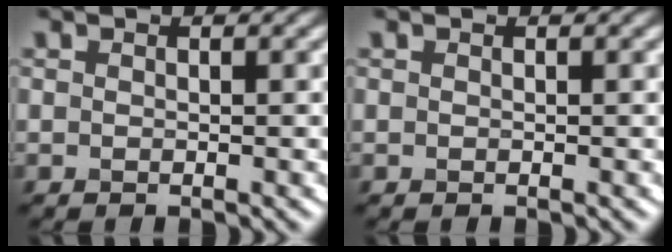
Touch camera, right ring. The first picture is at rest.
{"total": 0.0}